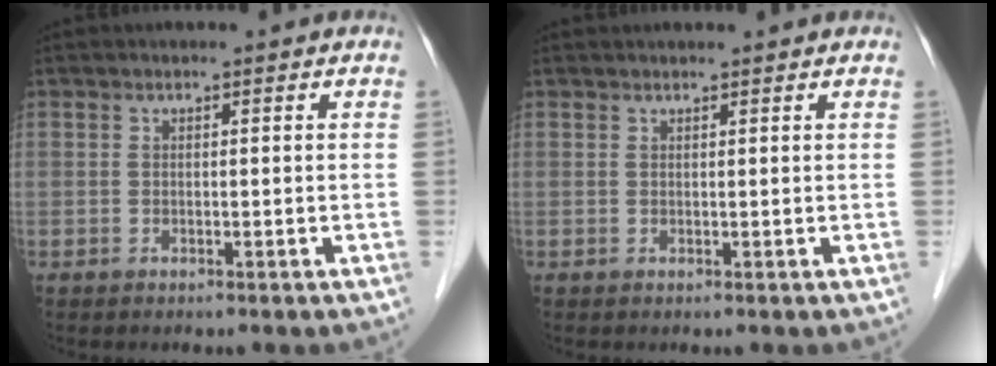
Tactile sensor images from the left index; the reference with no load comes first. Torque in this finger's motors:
{"motor_torque": [-1.73, -0.42, -1.05, -0.01]}